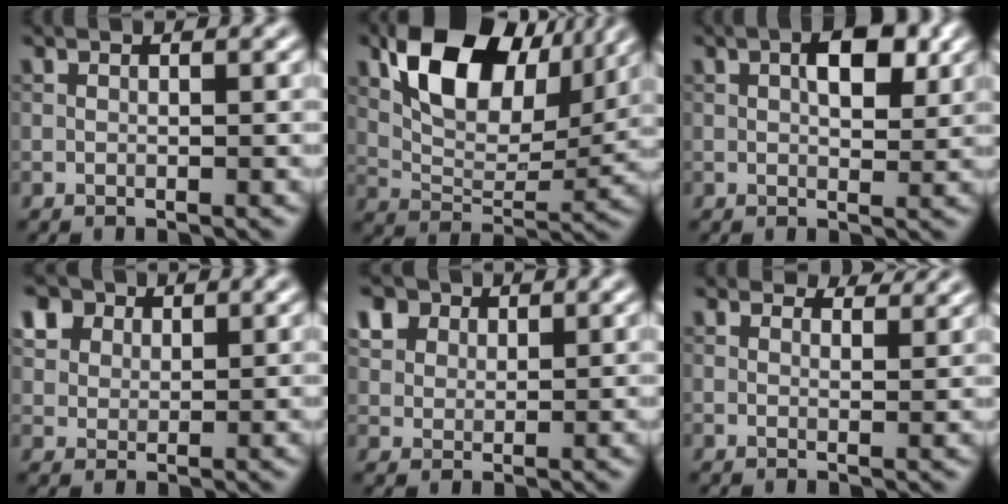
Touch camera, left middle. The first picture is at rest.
{"total": 10.8, "force": [5.3, 6.1, 7.1], "torque": [-0.127, 0.000, 0.099]}
{"total": 3.6, "force": [1.1, 1.8, 3.0], "torque": [-0.044, 0.004, 0.015]}
{"total": 6.8, "force": [4.1, 4.6, 2.9], "torque": [-0.093, 0.012, 0.071]}
{"total": 5.9, "force": [3.7, 3.9, 2.5], "torque": [-0.086, 0.009, 0.066]}
{"total": 2.5, "force": [2.3, 0.6, 0.7], "torque": [-0.017, 0.000, 0.028]}